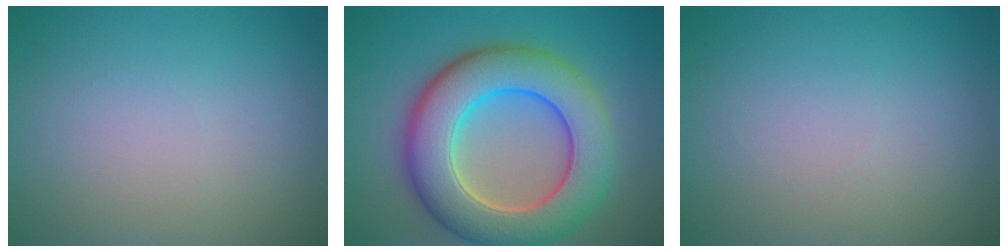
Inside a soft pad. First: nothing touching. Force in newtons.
{"total": 10.5, "press": 10.5, "slide": 0.6}
{"total": 0.0}